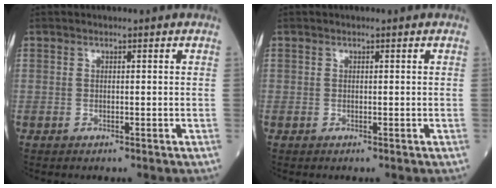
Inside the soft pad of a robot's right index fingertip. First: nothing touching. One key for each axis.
{"total": 0.0}